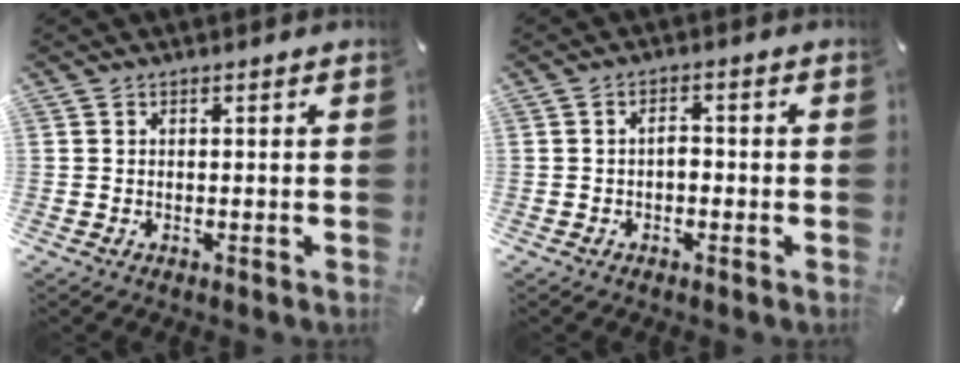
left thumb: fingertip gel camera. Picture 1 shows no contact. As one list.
[{"total": 2.4, "force": [-0.6, 1.4, 1.9], "torque": [-0.036, 0.008, -0.013]}]